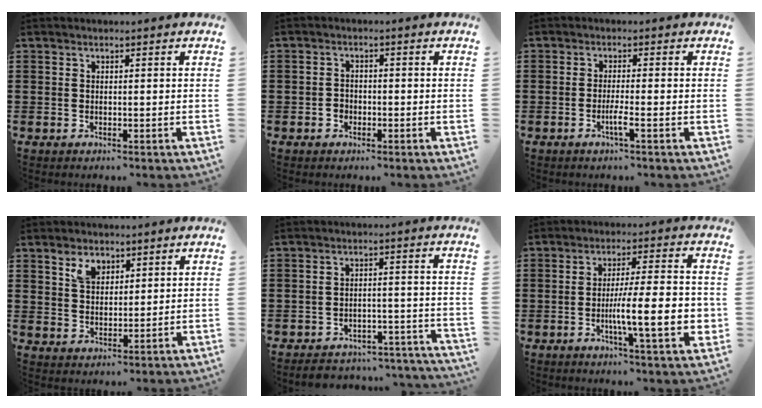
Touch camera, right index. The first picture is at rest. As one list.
[{"total": 1.6, "force": [-0.9, 1.2, 0.4], "torque": [-0.012, 0.001, -0.019]}, {"total": 2.8, "force": [-1.2, 0.0, 2.5], "torque": [-0.049, -0.008, -0.025]}, {"total": 3.9, "force": [2.6, 2.2, 1.8], "torque": [-0.044, 0.004, 0.050]}, {"total": 3.9, "force": [-3.9, 0.6, 0.5], "torque": [-0.014, 0.004, -0.080]}, {"total": 11.9, "force": [-2.4, 2.0, 11.5], "torque": [-0.187, -0.012, -0.045]}]